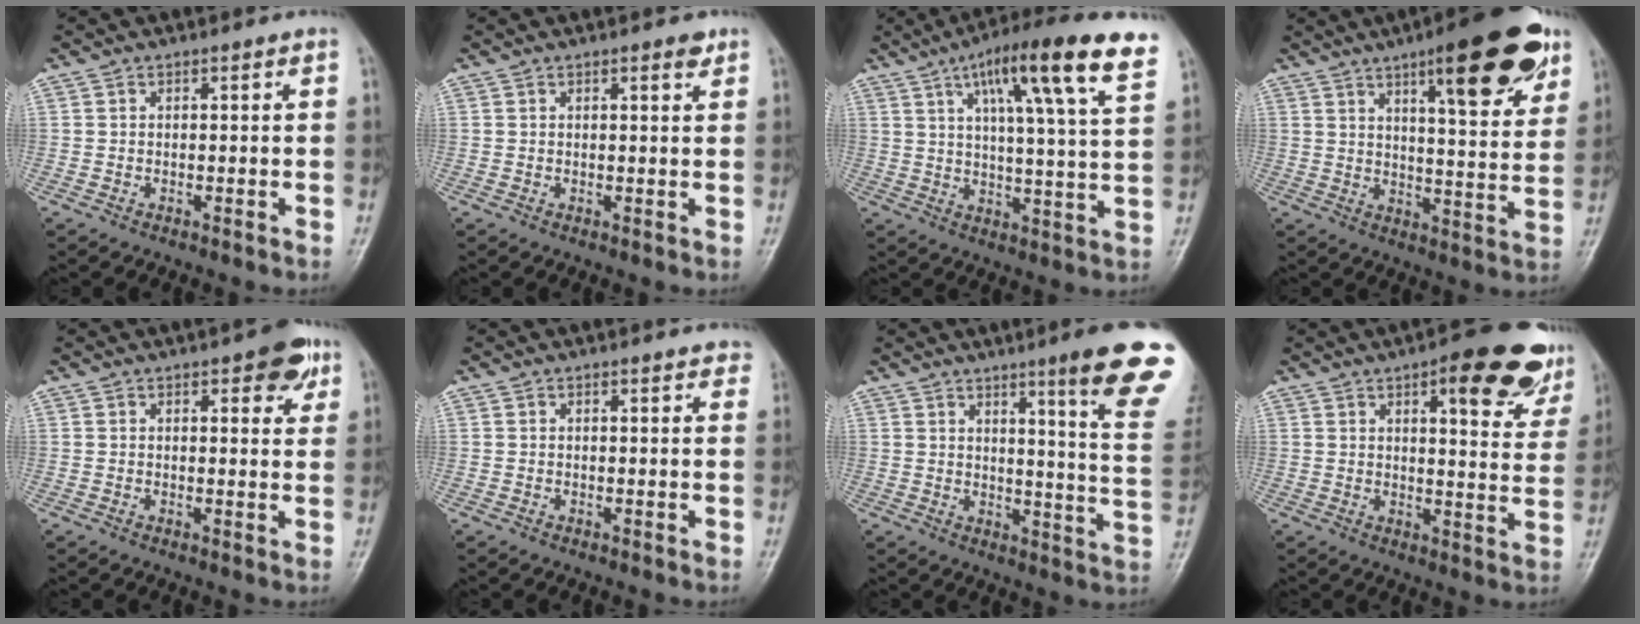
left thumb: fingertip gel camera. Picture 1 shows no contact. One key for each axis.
{"total": 1.9, "fx": 1.2, "fy": 0.5, "fz": 1.4, "tx": -0.017, "ty": -0.006, "tz": 0.015}
{"total": 18.3, "fx": 9.7, "fy": 2.6, "fz": 15.3, "tx": -0.219, "ty": -0.023, "tz": 0.141}
{"total": 19.2, "fx": 10.6, "fy": 5.0, "fz": 15.2, "tx": -0.177, "ty": -0.041, "tz": 0.148}
{"total": 6.0, "fx": 3.2, "fy": 2.5, "fz": 4.5, "tx": -0.035, "ty": -0.011, "tz": 0.032}
{"total": 2.6, "fx": 2.0, "fy": 1.0, "fz": 1.3, "tx": 0.003, "ty": 0.000, "tz": 0.015}
{"total": 16.8, "fx": 10.4, "fy": 0.8, "fz": 13.1, "tx": -0.143, "ty": -0.062, "tz": 0.125}
{"total": 16.2, "fx": 9.7, "fy": 5.3, "fz": 11.9, "tx": -0.107, "ty": -0.045, "tz": 0.114}